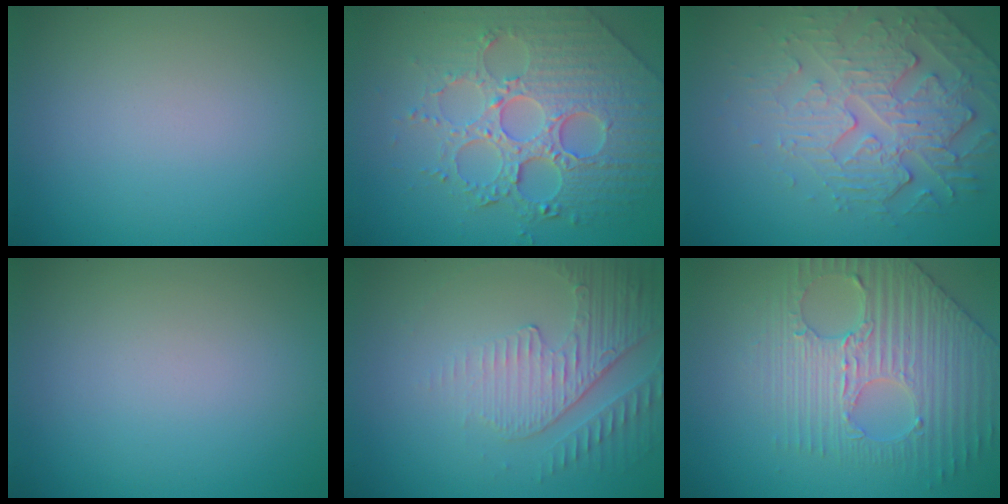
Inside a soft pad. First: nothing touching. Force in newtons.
{"total": 8.1, "press": 6.0, "slide": 5.4}
{"total": 4.3, "press": 4.0, "slide": 1.7}
{"total": 0.0}
{"total": 5.0, "press": 3.4, "slide": 3.8}
{"total": 4.5, "press": 4.4, "slide": 1.0}